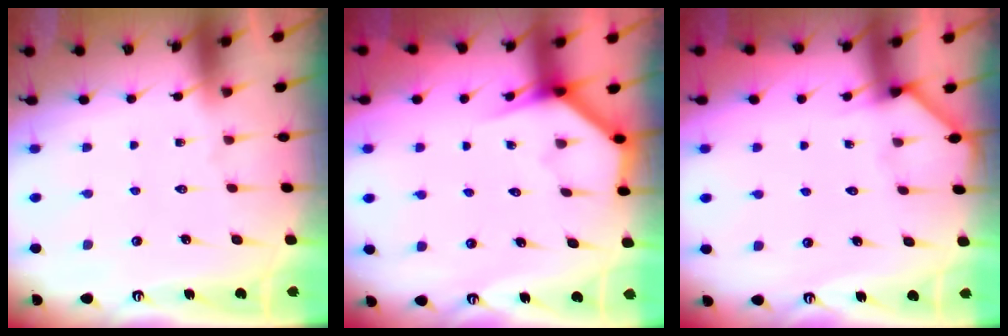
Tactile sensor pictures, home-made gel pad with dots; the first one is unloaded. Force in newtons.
{"total": 3.8, "press": 3.8, "slide": 0.2}
{"total": 3.0, "press": 3.0, "slide": 0.2}